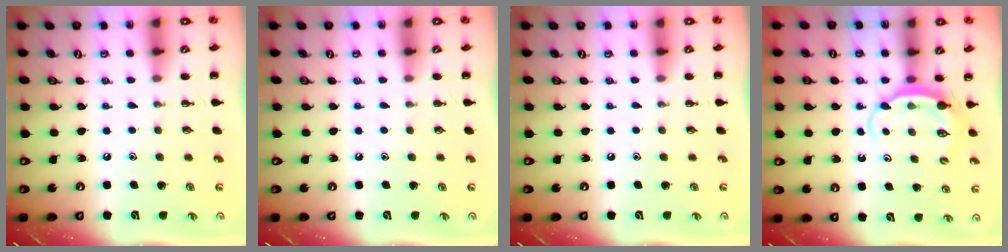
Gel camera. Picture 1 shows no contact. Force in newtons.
{"total": 0.0}
{"total": 0.0}
{"total": 6.5, "press": 6.4, "slide": 0.7}